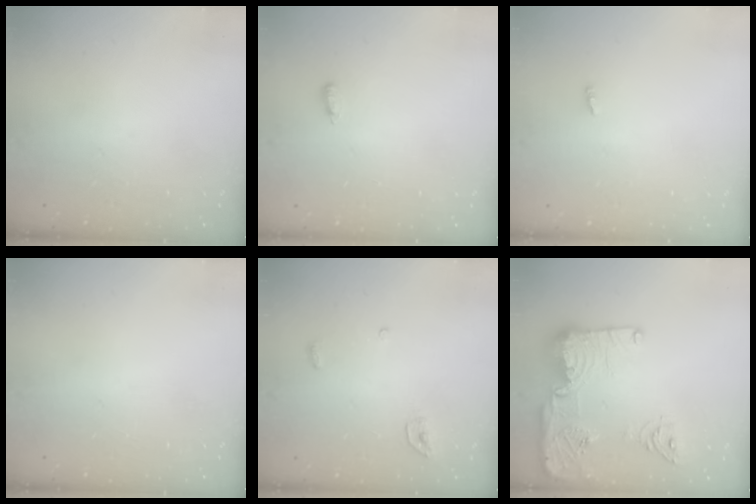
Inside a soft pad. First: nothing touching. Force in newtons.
{"total": 4.4, "press": 3.4, "slide": 2.9}
{"total": 1.9, "press": 1.9, "slide": 0.2}
{"total": 0.0}
{"total": 3.5, "press": 3.5, "slide": 0.3}
{"total": 18.5, "press": 18.4, "slide": 2.0}